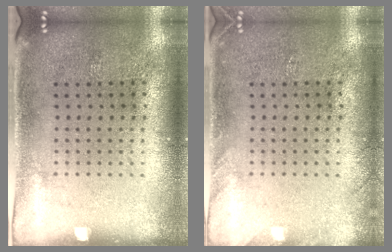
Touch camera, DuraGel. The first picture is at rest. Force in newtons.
{"total": 1.1, "press": 1.1, "slide": 0.1}